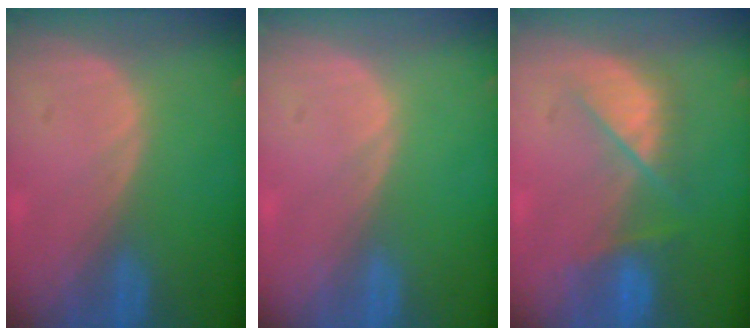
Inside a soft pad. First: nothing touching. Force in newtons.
{"total": 0.0}
{"total": 5.6, "press": 5.6, "slide": 0.9}